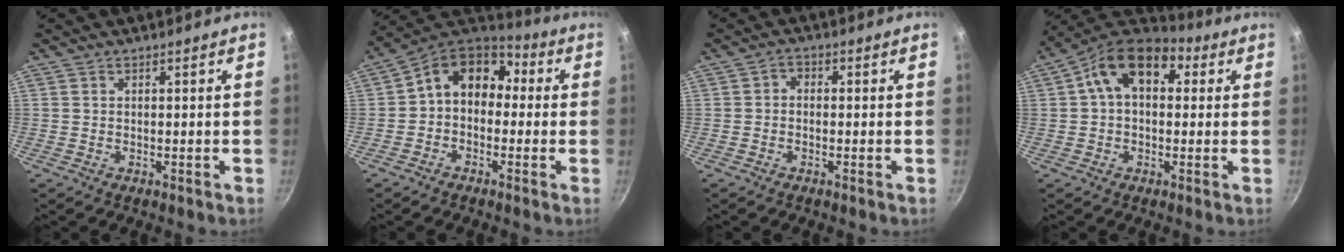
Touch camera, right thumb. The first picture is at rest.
{"total": 12.1, "force": [0.8, 9.2, 7.8], "torque": [-0.099, 0.046, -0.012]}
{"total": 2.0, "force": [-0.4, 1.5, 1.2], "torque": [-0.022, 0.011, -0.012]}
{"total": 13.8, "force": [3.6, 9.1, 9.7], "torque": [-0.129, 0.025, 0.037]}